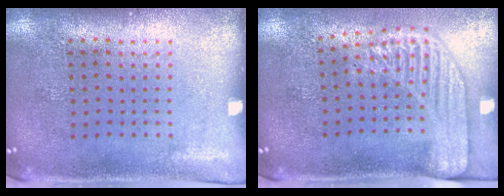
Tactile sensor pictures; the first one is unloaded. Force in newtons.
{"total": 2.2, "press": 1.7, "slide": 1.3}